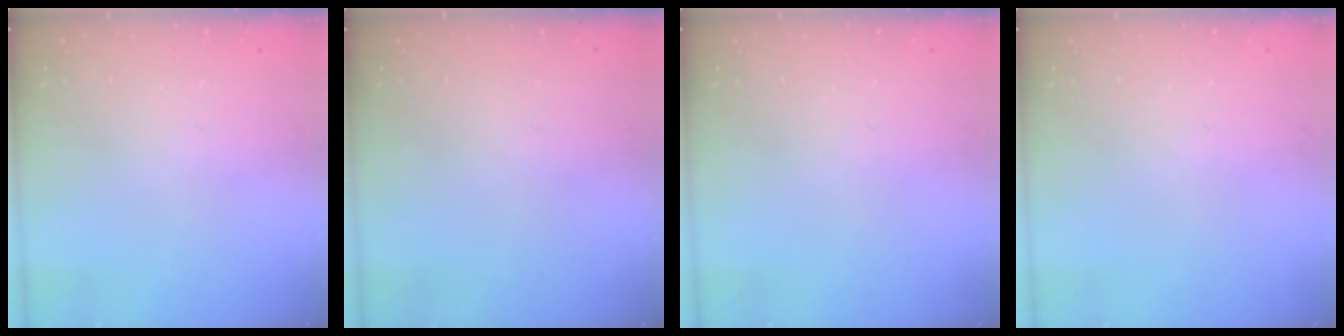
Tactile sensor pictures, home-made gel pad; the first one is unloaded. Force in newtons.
{"total": 0.0}
{"total": 0.0}
{"total": 0.0}